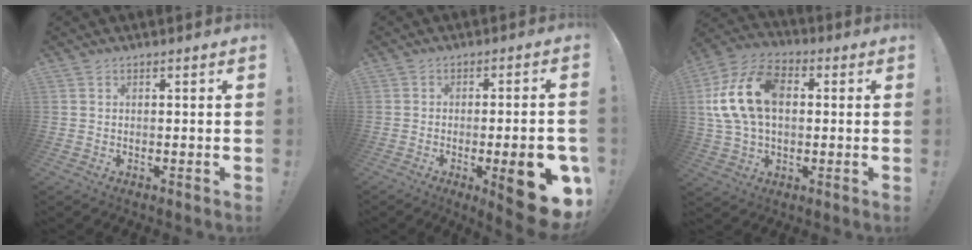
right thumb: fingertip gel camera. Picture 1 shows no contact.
{"total": 15.6, "force": [-5.3, 3.7, 14.2], "torque": [-0.175, 0.017, -0.063]}
{"total": 18.3, "force": [2.8, 12.2, 13.4], "torque": [-0.259, 0.007, 0.050]}